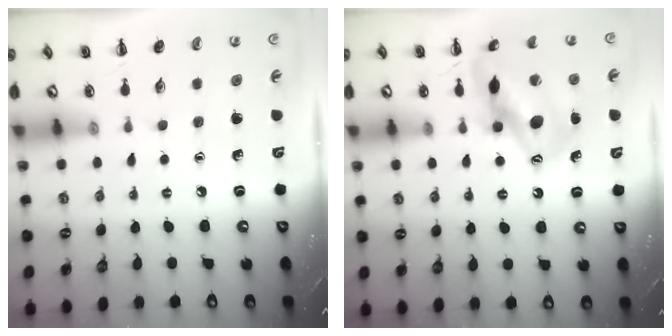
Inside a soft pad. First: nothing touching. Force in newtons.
{"total": 14.6, "press": 14.1, "slide": 3.7}